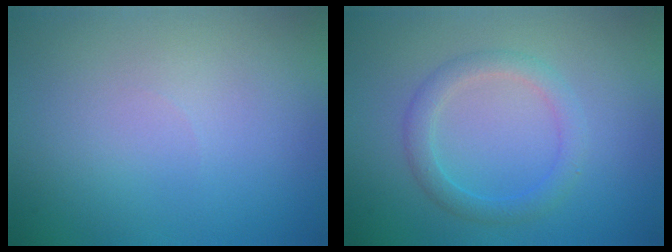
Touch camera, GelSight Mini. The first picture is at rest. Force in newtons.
{"total": 2.4, "press": 2.4, "slide": 0.1}